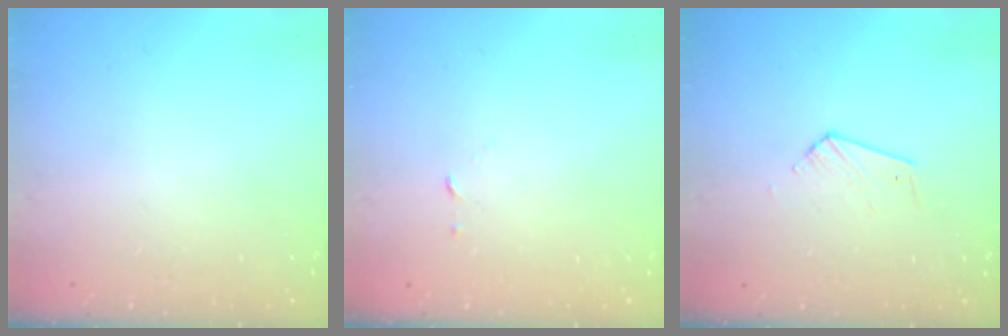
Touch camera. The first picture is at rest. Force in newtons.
{"total": 2.5, "press": 2.5, "slide": 0.2}
{"total": 4.0, "press": 4.0, "slide": 0.4}